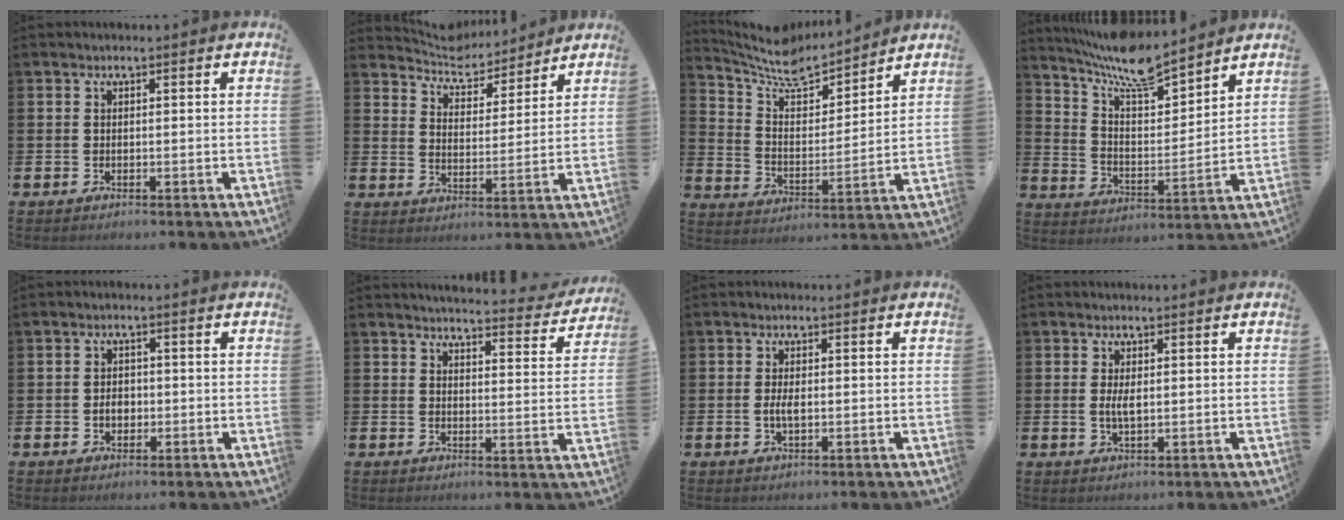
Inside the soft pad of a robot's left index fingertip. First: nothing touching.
{"total": 6.0, "force": [5.9, 1.2, 0.2], "torque": [-0.034, -0.041, 0.103]}
{"total": 8.3, "force": [7.8, 2.3, 1.9], "torque": [-0.077, -0.055, 0.139]}
{"total": 9.4, "force": [8.7, 1.5, 3.2], "torque": [-0.090, -0.059, 0.154]}
{"total": 2.4, "force": [-0.4, 1.8, 1.5], "torque": [-0.012, -0.001, -0.015]}
{"total": 4.1, "force": [4.0, 0.4, 0.6], "torque": [-0.012, -0.035, 0.064]}
{"total": 2.3, "force": [-0.2, 1.0, 2.0], "torque": [-0.037, 0.001, -0.004]}
{"total": 2.4, "force": [0.2, 0.9, 2.2], "torque": [-0.043, 0.002, 0.002]}